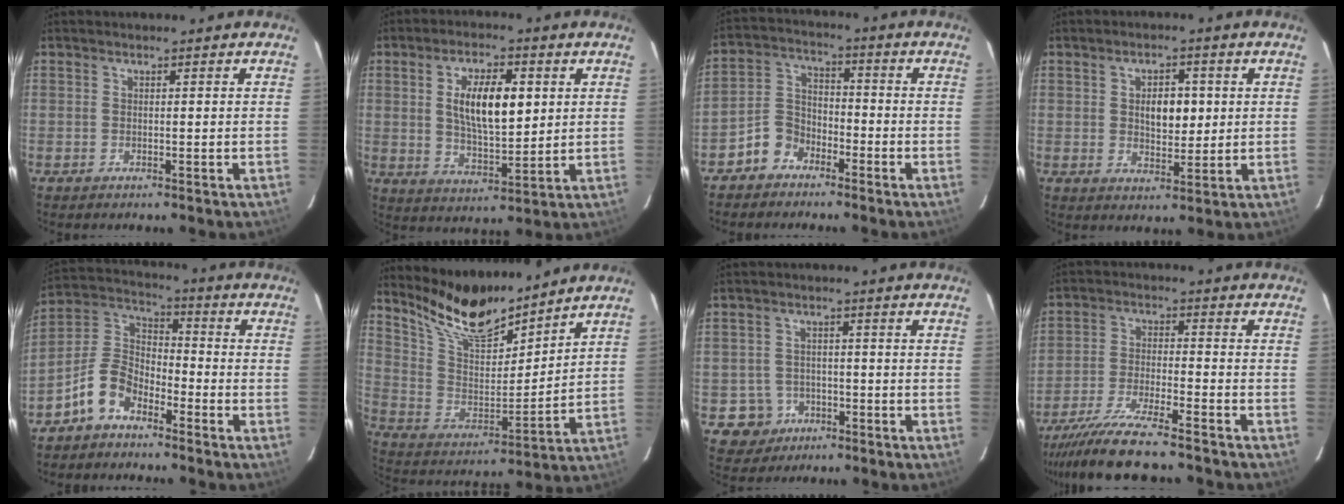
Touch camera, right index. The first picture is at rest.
{"total": 11.3, "force": [2.7, 4.6, 9.9], "torque": [-0.178, 0.004, 0.053]}
{"total": 6.6, "force": [-4.6, 4.6, 1.6], "torque": [-0.037, 0.028, -0.089]}
{"total": 6.0, "force": [1.0, 3.4, 4.8], "torque": [-0.078, 0.007, 0.021]}
{"total": 8.9, "force": [-6.0, 5.0, 4.4], "torque": [-0.104, 0.028, -0.122]}
{"total": 14.9, "force": [13.0, 3.5, 6.5], "torque": [-0.142, -0.009, 0.248]}
{"total": 5.8, "force": [-2.5, 5.3, 0.2], "torque": [-0.021, 0.022, -0.033]}
{"total": 13.0, "force": [-11.5, 0.7, 5.9], "torque": [-0.132, -0.022, -0.202]}